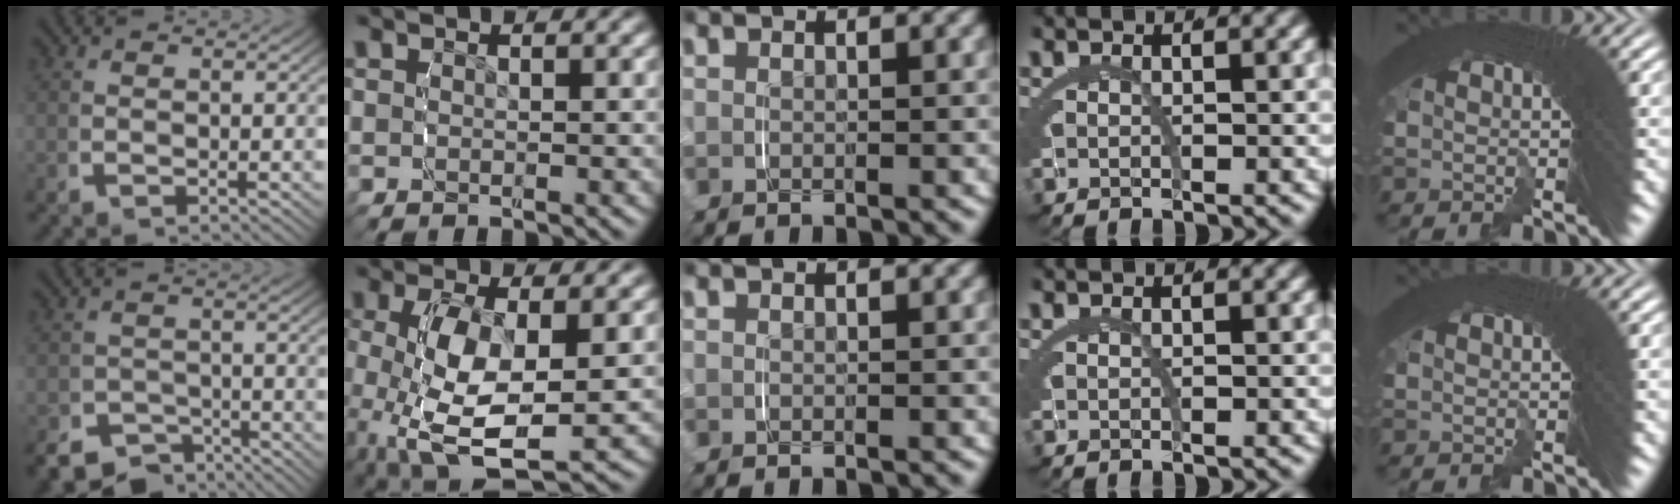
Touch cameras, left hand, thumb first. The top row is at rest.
{"thumb": {"total": 6.7, "force": [-5.5, 3.6, 1.3], "torque": [0.002, -0.035, -0.086]}, "index": {"total": 7.9, "force": [-1.4, 4.5, 6.3], "torque": [-0.158, -0.030, -0.009]}}